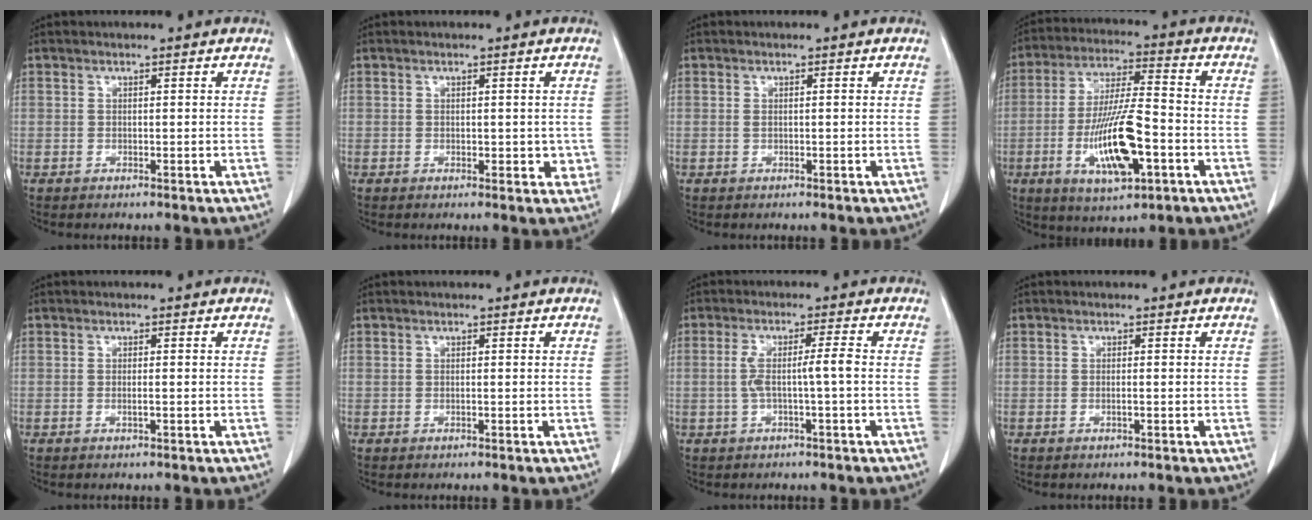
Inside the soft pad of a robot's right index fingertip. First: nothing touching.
{"total": 3.6, "force": [-0.3, 2.2, 2.8], "torque": [-0.031, 0.007, 0.001]}
{"total": 1.0, "force": [0.0, 0.5, 0.9], "torque": [-0.026, 0.005, 0.003]}
{"total": 14.5, "force": [-4.4, 3.4, 13.3], "torque": [-0.259, -0.007, -0.072]}
{"total": 1.2, "force": [-0.3, 0.3, 1.1], "torque": [-0.025, -0.001, -0.003]}
{"total": 0.6, "force": [-0.1, 0.3, 0.5], "torque": [-0.020, 0.007, 0.001]}
{"total": 4.8, "force": [-0.5, 0.1, 4.8], "torque": [-0.097, 0.016, -0.005]}
{"total": 1.0, "force": [-0.3, 0.3, 0.9], "torque": [-0.021, 0.000, -0.003]}